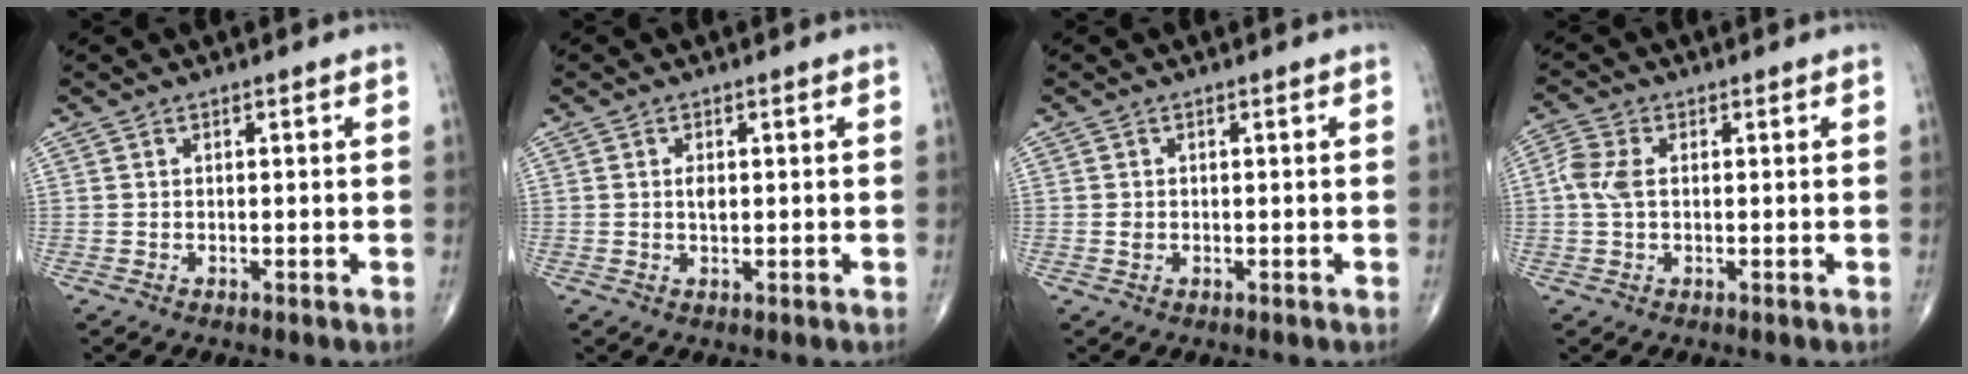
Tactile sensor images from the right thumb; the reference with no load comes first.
{"total": 1.7, "force": [0.2, 0.9, 1.4], "torque": [-0.025, -0.001, 0.003]}
{"total": 0.9, "force": [-0.1, 0.7, 0.4], "torque": [-0.006, 0.001, -0.001]}
{"total": 4.4, "force": [0.3, 2.6, 3.6], "torque": [-0.099, 0.011, -0.001]}